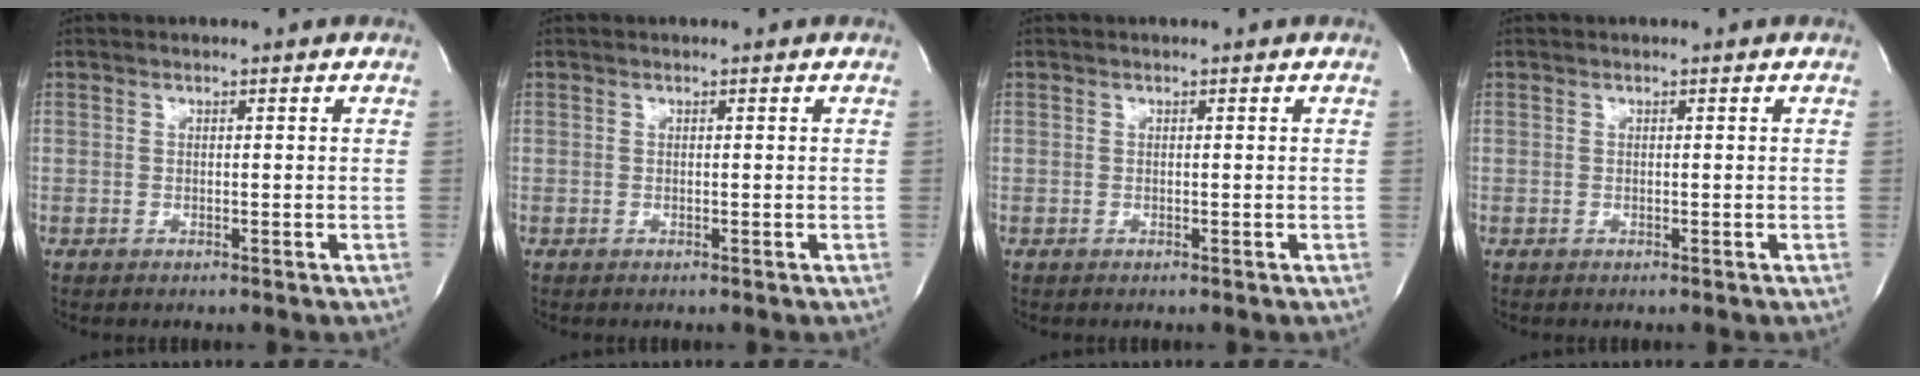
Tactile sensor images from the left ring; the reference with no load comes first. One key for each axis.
{"total": 0.0}
{"total": 0.0}
{"total": 0.0}